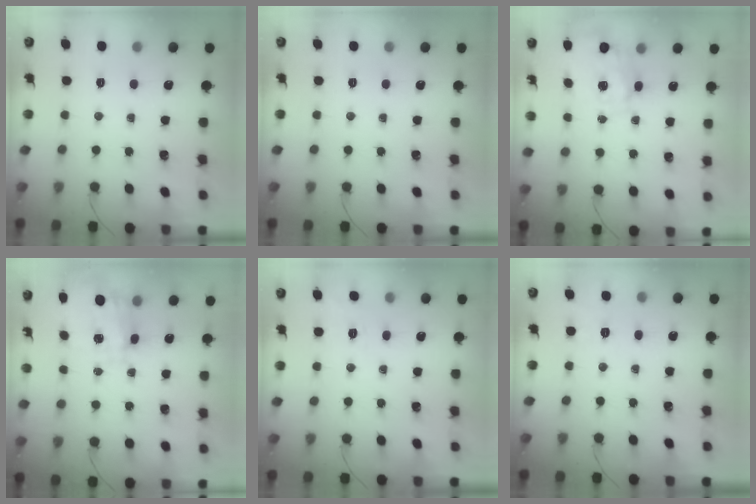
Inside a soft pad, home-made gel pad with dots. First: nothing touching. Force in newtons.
{"total": 0.0}
{"total": 4.0, "press": 3.9, "slide": 0.9}
{"total": 3.4, "press": 3.3, "slide": 1.0}
{"total": 2.0, "press": 0.9, "slide": 1.8}
{"total": 2.9, "press": 2.3, "slide": 1.9}